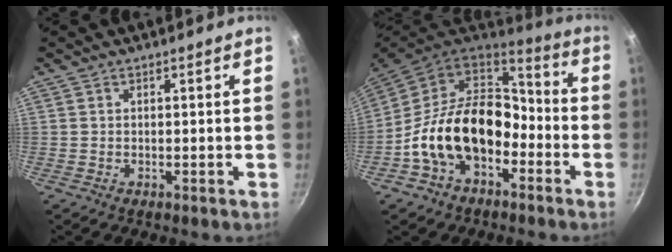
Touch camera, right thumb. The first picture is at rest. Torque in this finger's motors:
{"motor_torque": [2.42, 2.25, 1.39, -1.38, 0.31]}